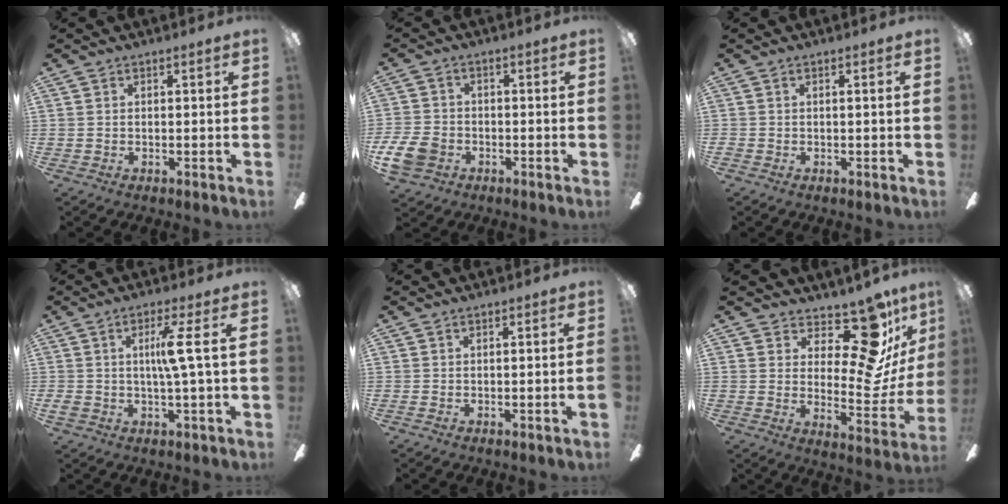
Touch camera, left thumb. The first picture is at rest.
{"total": 8.2, "force": [-3.6, 6.0, 4.3], "torque": [-0.094, 0.019, -0.068]}
{"total": 0.7, "force": [-0.1, 0.0, 0.7], "torque": [-0.012, 0.000, -0.003]}
{"total": 7.0, "force": [1.2, 0.2, 6.9], "torque": [-0.134, 0.003, 0.012]}
{"total": 1.2, "force": [-0.4, -0.3, 1.1], "torque": [-0.018, -0.003, -0.007]}
{"total": 16.2, "force": [9.7, 6.9, 10.9], "torque": [-0.155, -0.081, 0.167]}